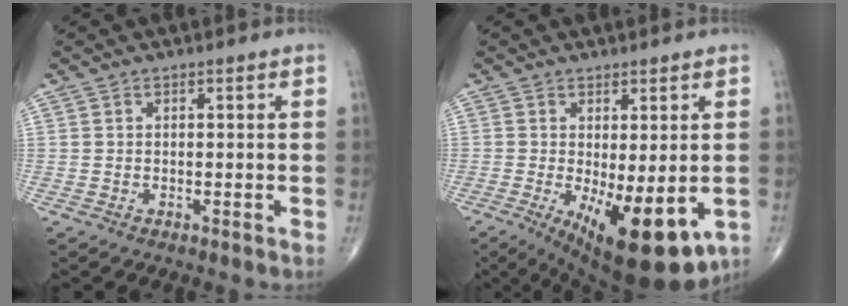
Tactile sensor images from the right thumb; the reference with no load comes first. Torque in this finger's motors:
{"motor_torque": [-0.03, 1.04, 0.03, -0.34, 0.15]}